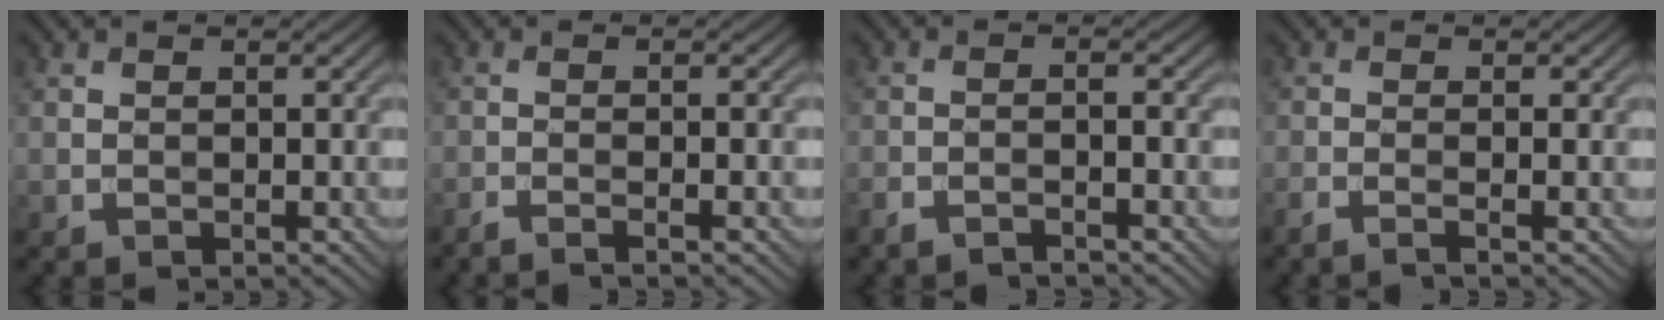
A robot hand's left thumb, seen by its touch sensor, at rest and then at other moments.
{"total": 2.6, "force": [-1.4, 0.3, 2.1], "torque": [-0.024, 0.003, -0.042]}
{"total": 2.7, "force": [-2.3, 0.2, 1.5], "torque": [-0.025, 0.000, -0.051]}
{"total": 1.9, "force": [-1.0, 0.1, 1.6], "torque": [-0.021, 0.001, -0.033]}